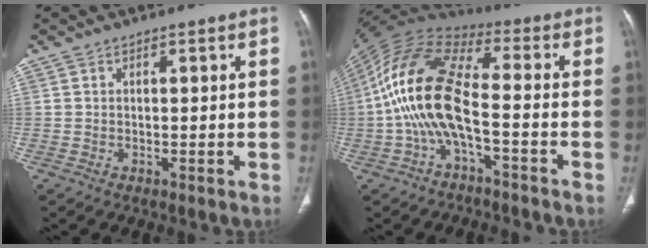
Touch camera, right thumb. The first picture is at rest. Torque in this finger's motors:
{"motor_torque": [2.62, 2.39, 2.48, -0.30, 0.54]}